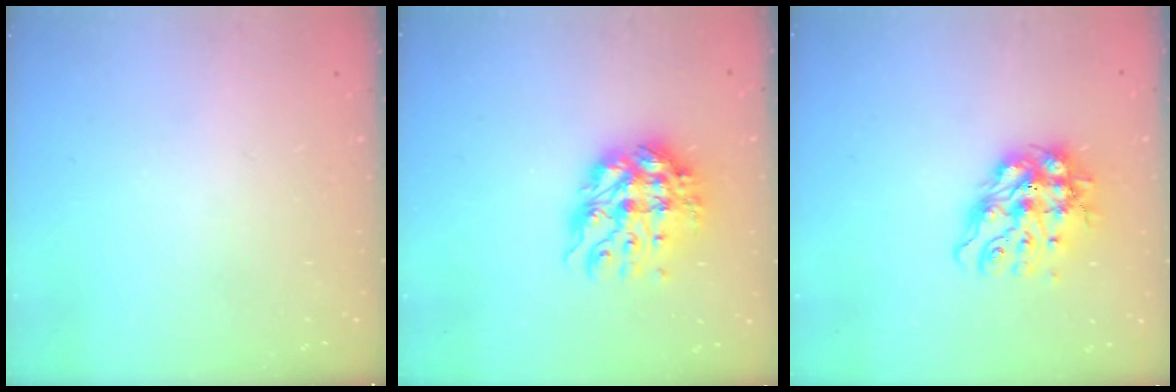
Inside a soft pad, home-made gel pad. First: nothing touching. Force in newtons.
{"total": 11.4, "press": 11.3, "slide": 0.9}
{"total": 12.9, "press": 12.8, "slide": 1.4}